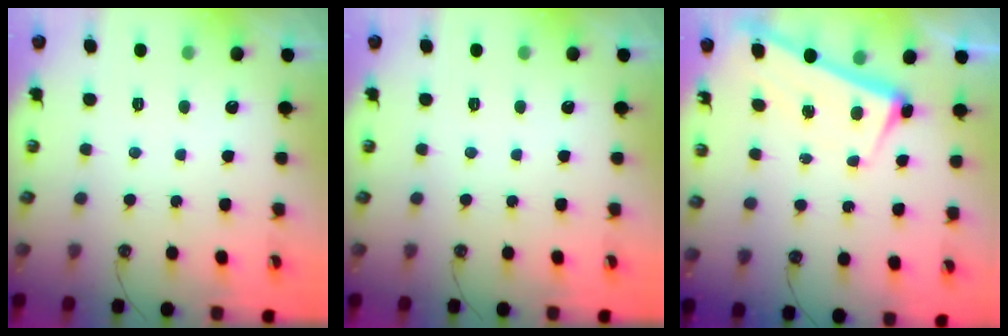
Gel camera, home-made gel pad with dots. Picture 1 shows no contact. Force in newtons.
{"total": 0.0}
{"total": 2.9, "press": 2.9, "slide": 0.4}